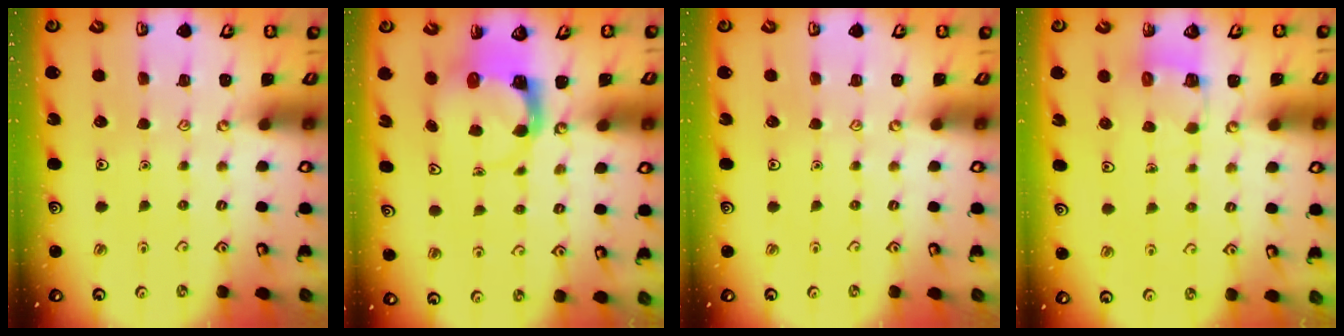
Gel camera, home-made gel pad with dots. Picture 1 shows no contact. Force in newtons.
{"total": 3.6, "press": 3.5, "slide": 0.5}
{"total": 0.0}
{"total": 3.7, "press": 3.7, "slide": 0.1}